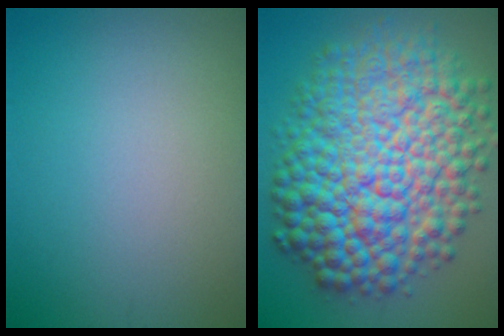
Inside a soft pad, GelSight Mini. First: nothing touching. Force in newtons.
{"total": 14.3, "press": 14.3, "slide": 0.1}